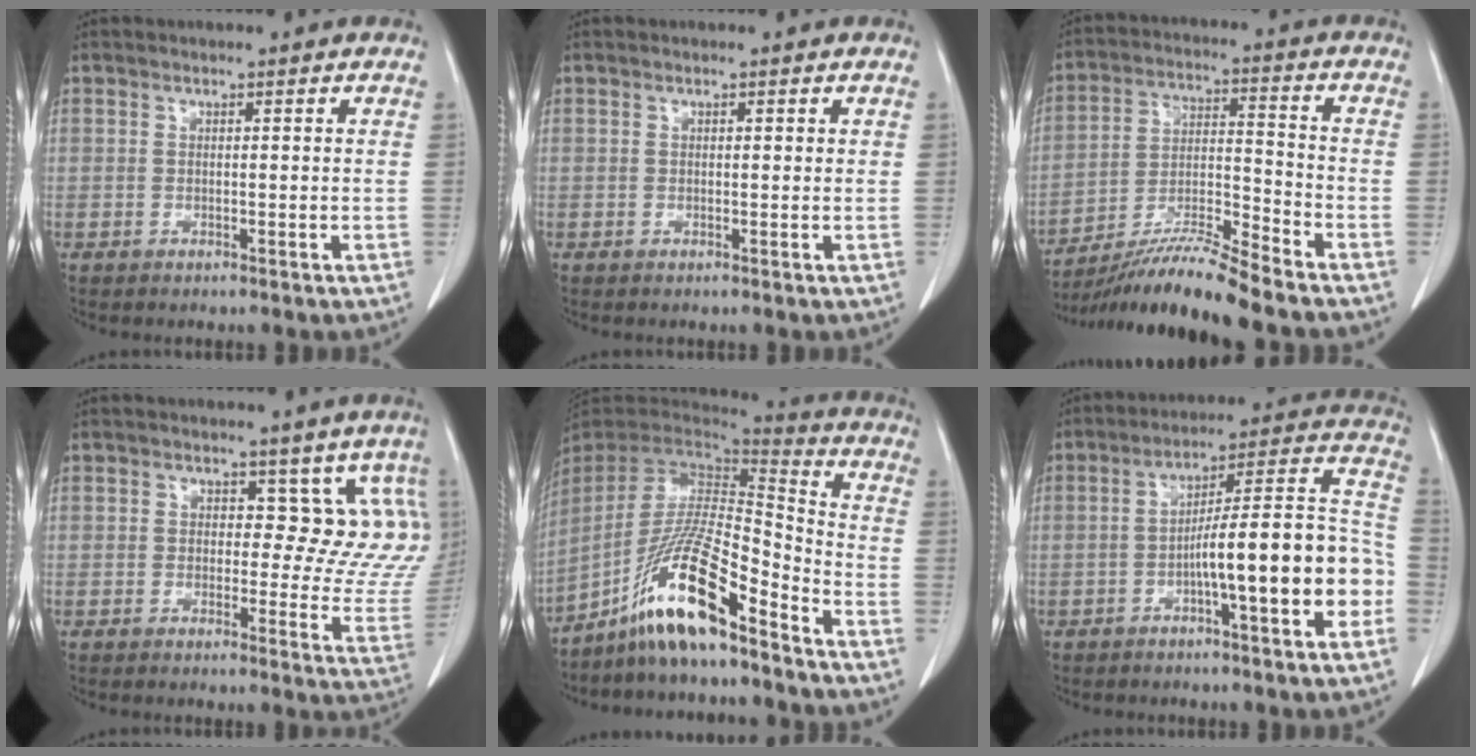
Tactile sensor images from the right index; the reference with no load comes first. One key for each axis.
{"total": 0.5, "fx": 0.3, "fy": 0.3, "fz": 0.3, "tx": -0.002, "ty": 0.000, "tz": 0.002}
{"total": 12.9, "fx": -11.4, "fy": -1.3, "fz": 6.0, "tx": -0.104, "ty": -0.010, "tz": -0.207}
{"total": 8.6, "fx": 4.7, "fy": 5.2, "fz": 5.0, "tx": -0.024, "ty": -0.009, "tz": 0.035}
{"total": 16.1, "fx": -11.1, "fy": 1.4, "fz": 11.5, "tx": -0.226, "ty": -0.004, "tz": -0.205}
{"total": 16.3, "fx": -4.7, "fy": 1.6, "fz": 15.6, "tx": -0.223, "ty": 0.029, "tz": -0.068}